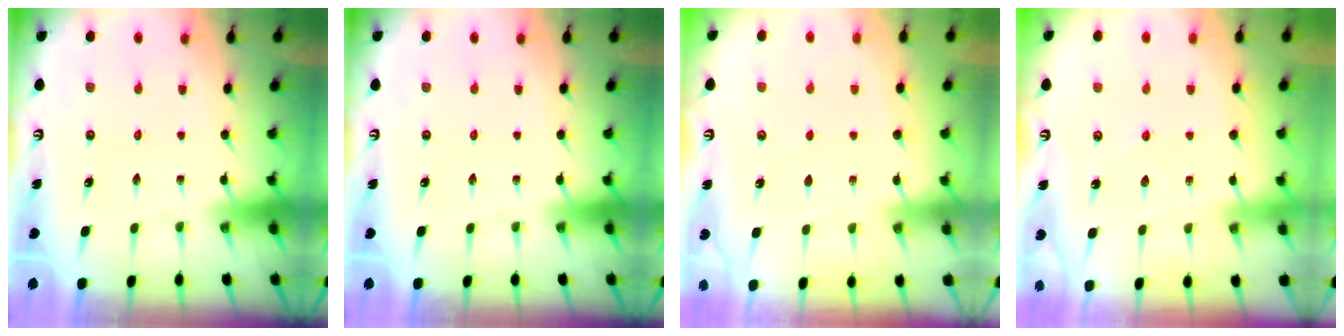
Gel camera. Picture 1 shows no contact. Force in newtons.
{"total": 0.0}
{"total": 2.1, "press": 2.0, "slide": 0.3}
{"total": 1.8, "press": 1.8, "slide": 0.2}